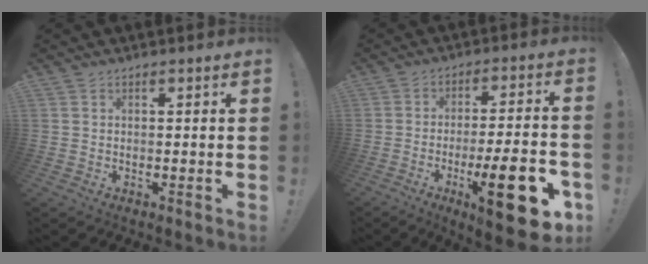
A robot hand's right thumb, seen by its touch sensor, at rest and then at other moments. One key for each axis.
{"total": 19.3, "fx": -7.9, "fy": 4.7, "fz": 16.9, "tx": -0.229, "ty": 0.032, "tz": -0.113}